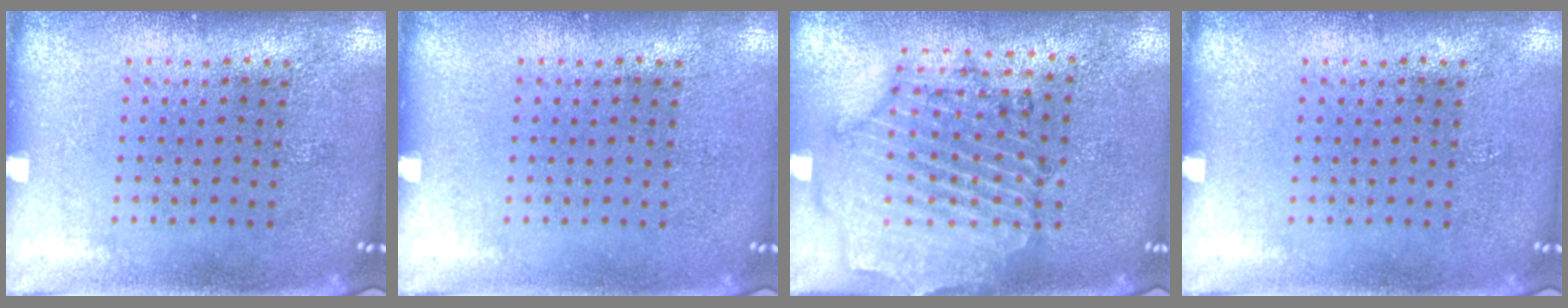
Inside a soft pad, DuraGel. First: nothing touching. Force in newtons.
{"total": 0.0}
{"total": 1.6, "press": 1.6, "slide": 0.3}
{"total": 0.0}